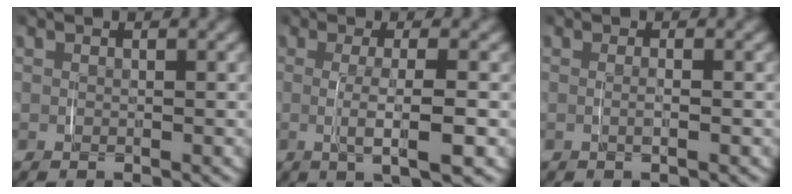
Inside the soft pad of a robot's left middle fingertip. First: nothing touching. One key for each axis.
{"total": 4.7, "fx": -0.6, "fy": 0.5, "fz": 4.6, "tx": -0.073, "ty": -0.003, "tz": -0.008}
{"total": 1.1, "fx": -0.2, "fy": -0.1, "fz": 1.1, "tx": -0.018, "ty": -0.002, "tz": -0.002}